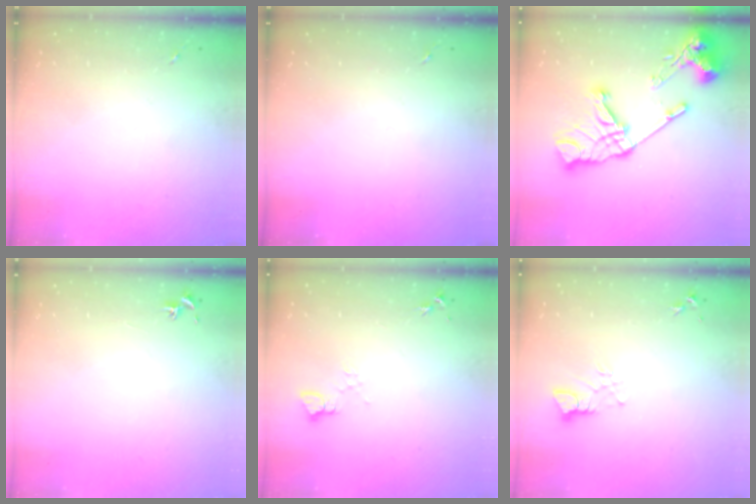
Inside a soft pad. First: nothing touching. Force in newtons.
{"total": 0.0}
{"total": 20.1, "press": 20.0, "slide": 2.3}
{"total": 0.8, "press": 0.7, "slide": 0.3}
{"total": 3.5, "press": 3.5, "slide": 0.4}
{"total": 3.2, "press": 3.2, "slide": 0.2}